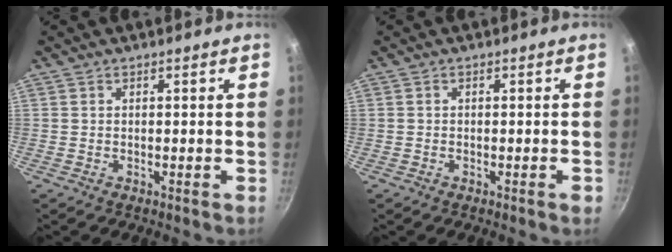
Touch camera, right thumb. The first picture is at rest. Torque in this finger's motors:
{"motor_torque": [0.22, 0.07, 0.65, 0.12, 0.01]}